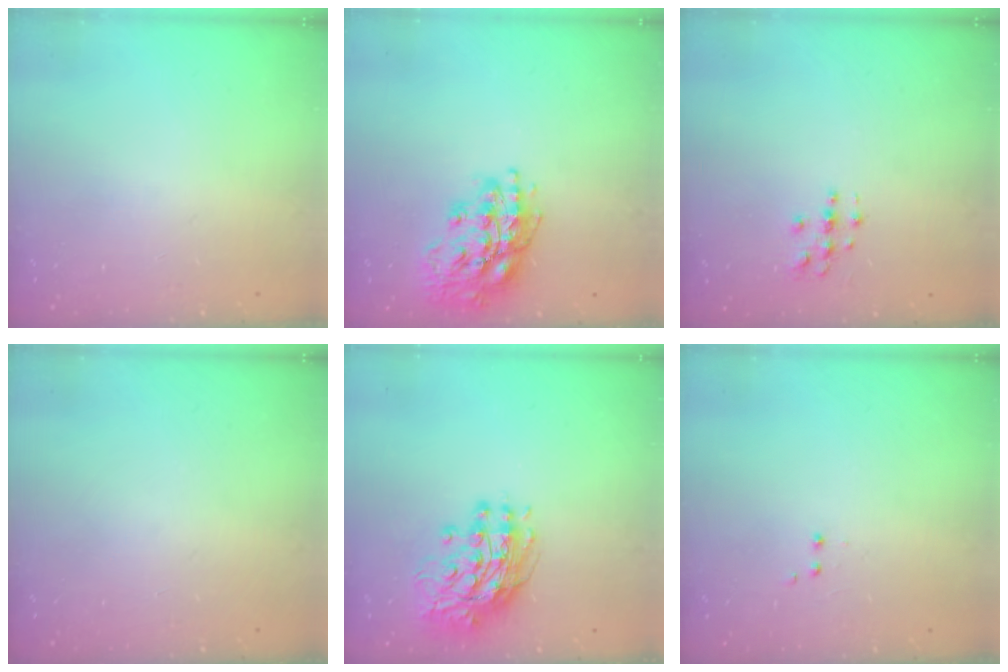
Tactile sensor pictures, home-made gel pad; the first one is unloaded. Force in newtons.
{"total": 17.5, "press": 17.5, "slide": 0.9}
{"total": 2.8, "press": 2.8, "slide": 0.3}
{"total": 0.0}
{"total": 12.2, "press": 12.1, "slide": 1.3}
{"total": 1.9, "press": 1.8, "slide": 0.5}